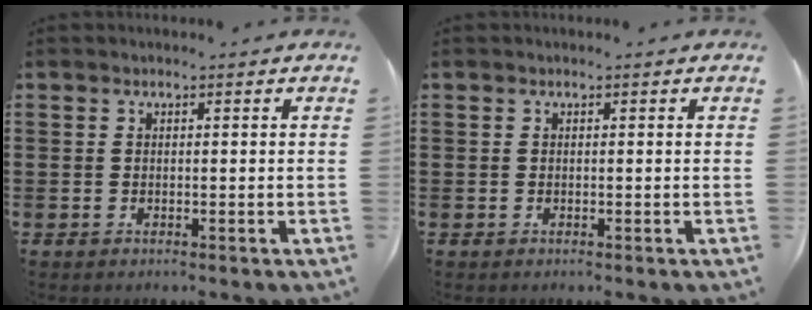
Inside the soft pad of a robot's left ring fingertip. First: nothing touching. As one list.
[{"total": 0.0}]